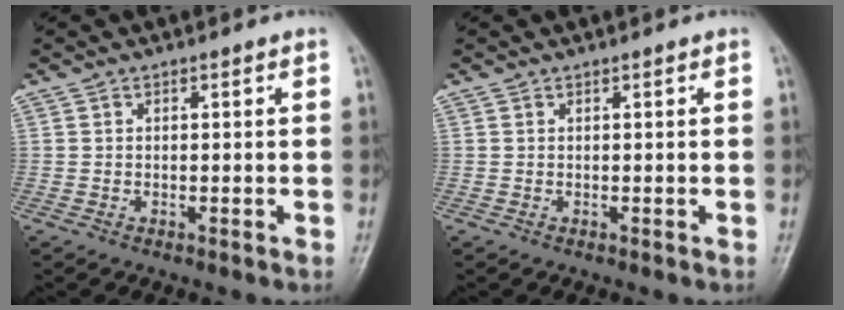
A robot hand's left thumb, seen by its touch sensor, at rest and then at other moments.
{"total": 0.0}